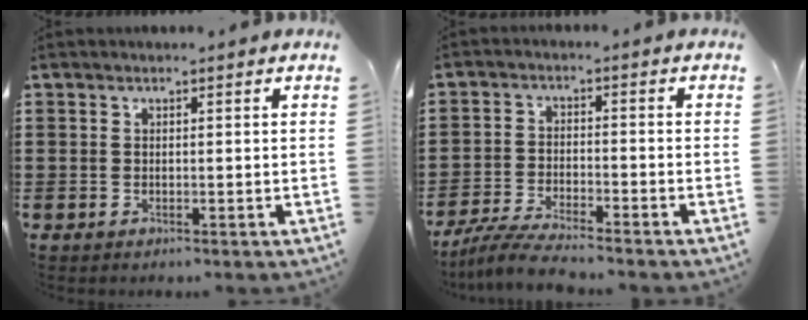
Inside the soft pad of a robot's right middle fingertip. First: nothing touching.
{"total": 5.2, "force": [-4.8, 0.1, 2.1], "torque": [-0.055, -0.015, -0.096]}